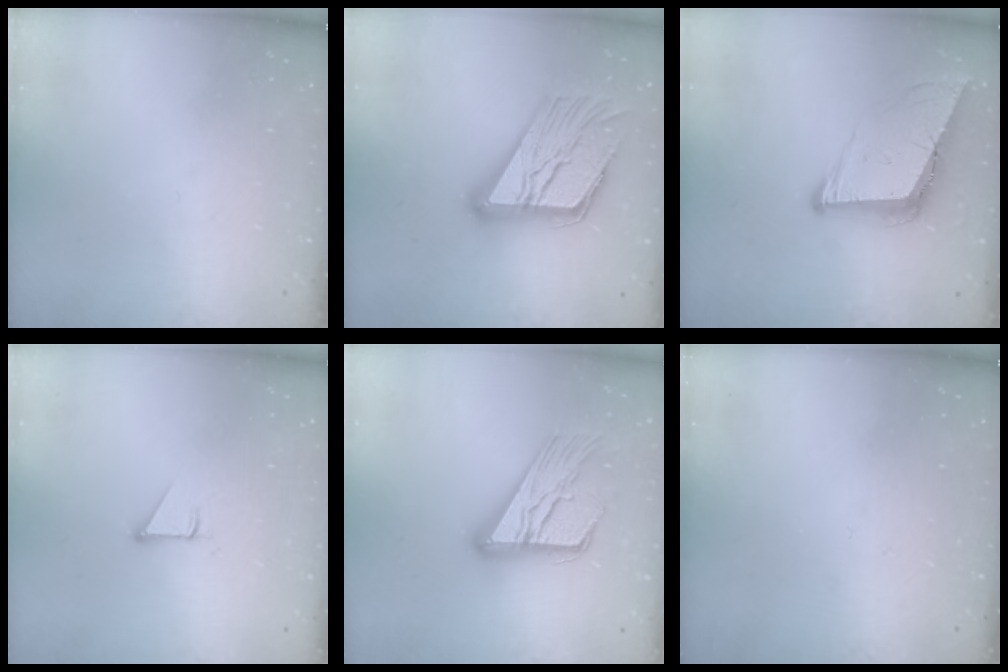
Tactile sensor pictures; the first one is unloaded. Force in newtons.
{"total": 22.8, "press": 22.7, "slide": 2.2}
{"total": 10.3, "press": 9.6, "slide": 3.6}
{"total": 1.6, "press": 1.6, "slide": 0.2}
{"total": 20.0, "press": 20.0, "slide": 1.8}
{"total": 0.0}